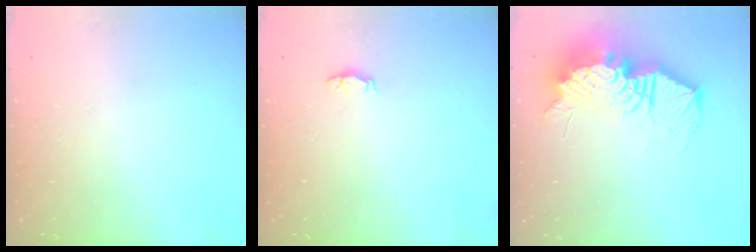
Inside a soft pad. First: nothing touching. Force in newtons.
{"total": 3.2, "press": 2.9, "slide": 1.5}
{"total": 21.9, "press": 21.8, "slide": 2.1}